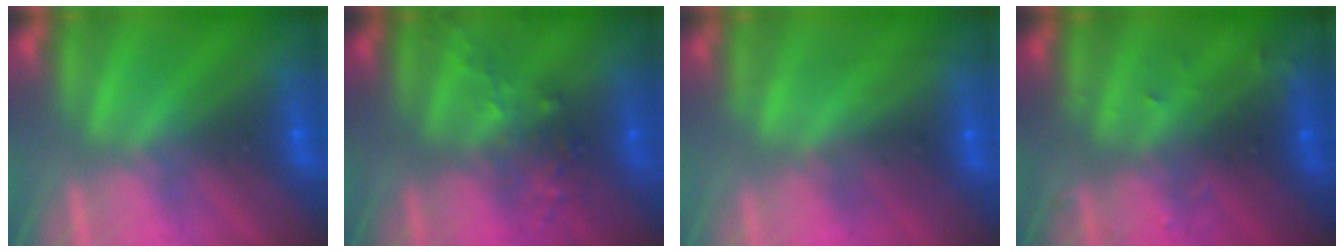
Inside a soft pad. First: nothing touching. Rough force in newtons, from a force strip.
{"total": 2.6}
{"total": 2.2}
{"total": 3.0}